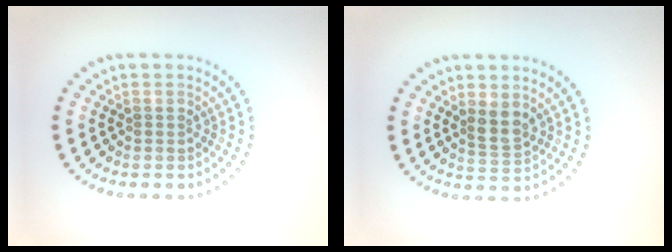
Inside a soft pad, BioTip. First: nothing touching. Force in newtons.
{"total": 2.0, "press": 1.7, "slide": 1.0}